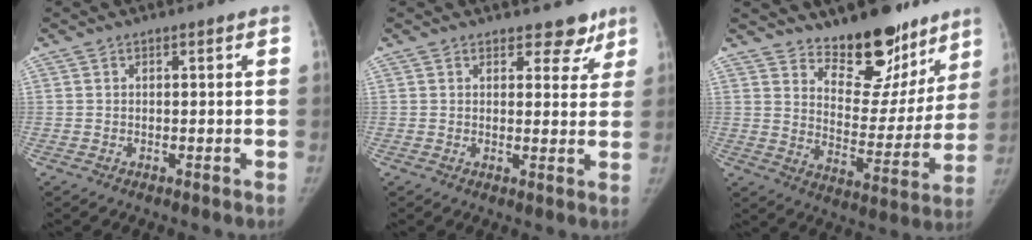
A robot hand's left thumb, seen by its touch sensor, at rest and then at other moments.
{"total": 4.9, "force": [3.7, 2.8, 1.5], "torque": [0.015, -0.022, 0.042]}
{"total": 16.8, "force": [13.2, 7.6, 7.1], "torque": [-0.026, -0.105, 0.195]}